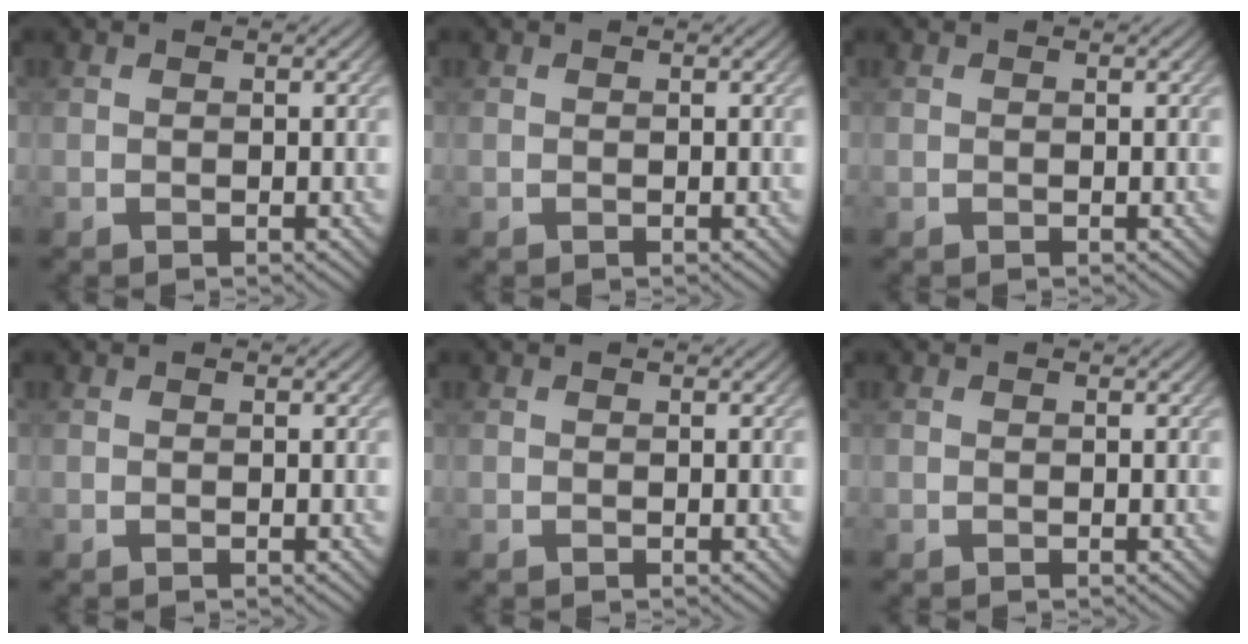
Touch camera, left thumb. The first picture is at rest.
{"total": 0.0}
{"total": 0.0}
{"total": 0.0}
{"total": 0.0}
{"total": 0.0}